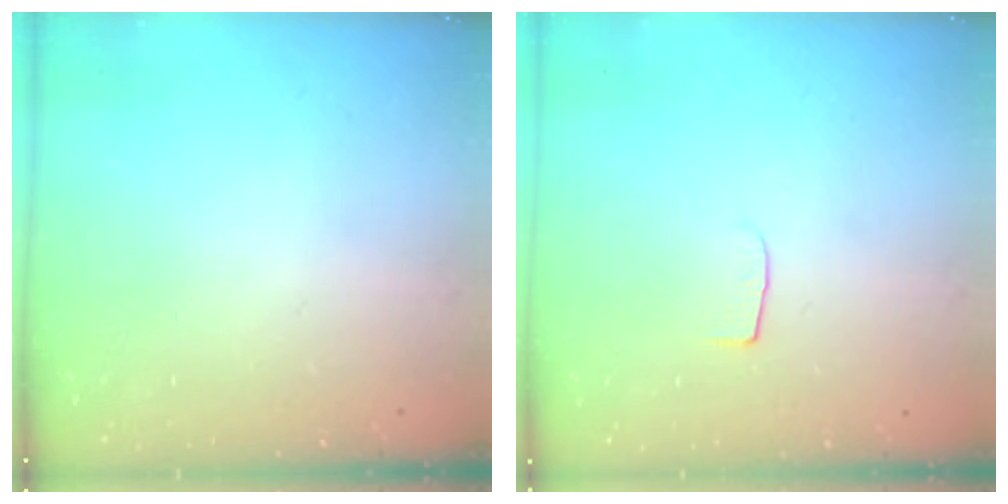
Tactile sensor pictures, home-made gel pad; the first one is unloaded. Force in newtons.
{"total": 4.0, "press": 4.0, "slide": 0.2}